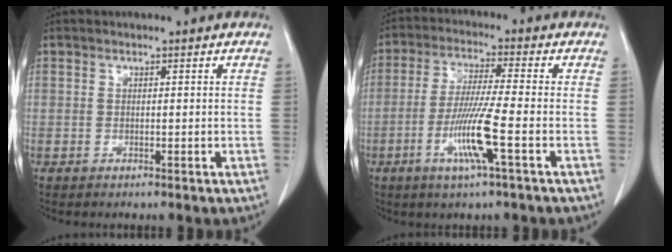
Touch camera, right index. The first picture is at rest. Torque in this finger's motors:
{"motor_torque": [1.47, -0.67, 0.73, 0.18]}